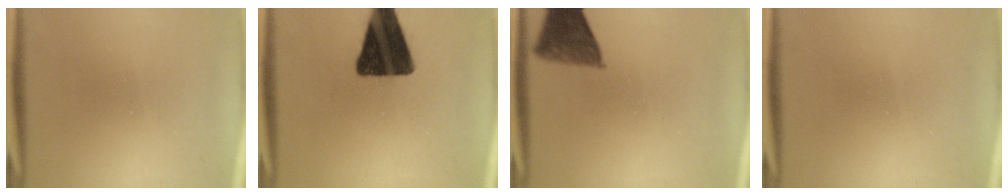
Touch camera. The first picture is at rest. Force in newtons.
{"total": 16.6}
{"total": 8.1}
{"total": 0.0}